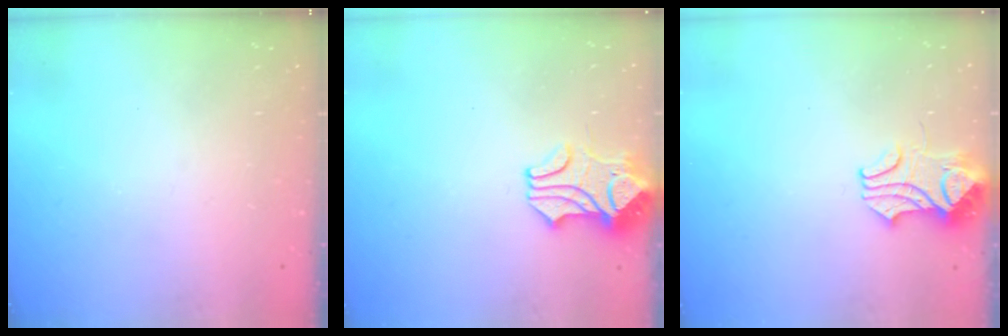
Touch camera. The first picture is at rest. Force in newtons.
{"total": 2.4, "press": 2.1, "slide": 1.2}
{"total": 3.6, "press": 3.6, "slide": 0.5}